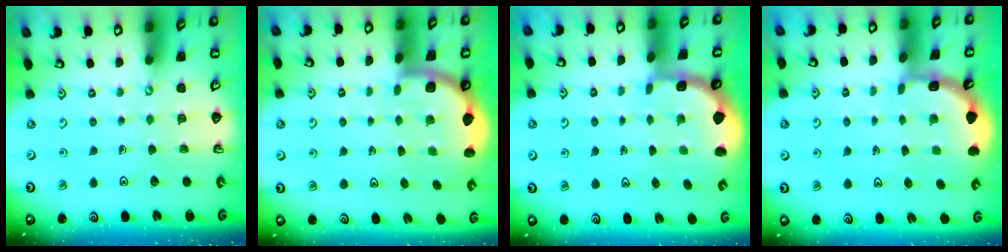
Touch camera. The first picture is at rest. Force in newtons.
{"total": 1.7, "press": 1.7, "slide": 0.1}
{"total": 1.7, "press": 1.6, "slide": 0.5}
{"total": 2.2, "press": 2.2, "slide": 0.4}